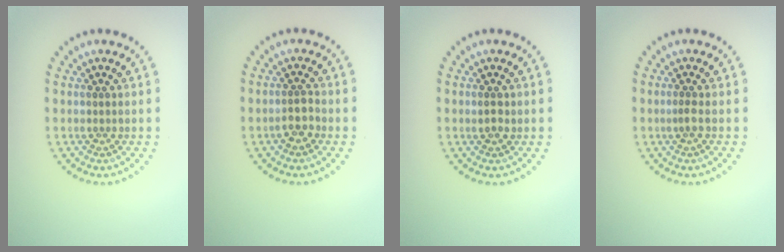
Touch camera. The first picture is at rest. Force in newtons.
{"total": 1.6, "press": 1.4, "slide": 0.8}
{"total": 1.1, "press": 1.1, "slide": 0.3}
{"total": 0.9, "press": 0.6, "slide": 0.7}